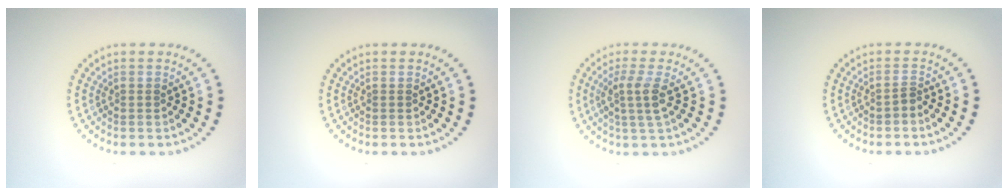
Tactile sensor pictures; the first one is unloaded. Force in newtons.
{"total": 0.0}
{"total": 2.5, "press": 2.0, "slide": 1.5}
{"total": 0.6, "press": 0.4, "slide": 0.5}